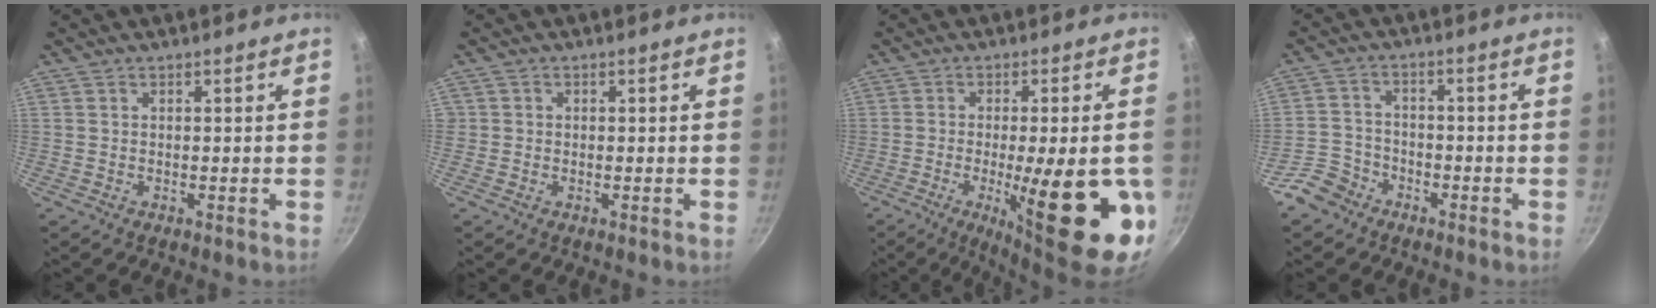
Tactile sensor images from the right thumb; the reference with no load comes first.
{"total": 0.8, "force": [0.0, 0.8, 0.1], "torque": [0.005, 0.002, -0.002]}
{"total": 20.6, "force": [-5.6, 5.4, 19.0], "torque": [-0.245, -0.006, -0.068]}
{"total": 6.1, "force": [-4.3, 4.1, 1.3], "torque": [-0.011, 0.042, -0.086]}